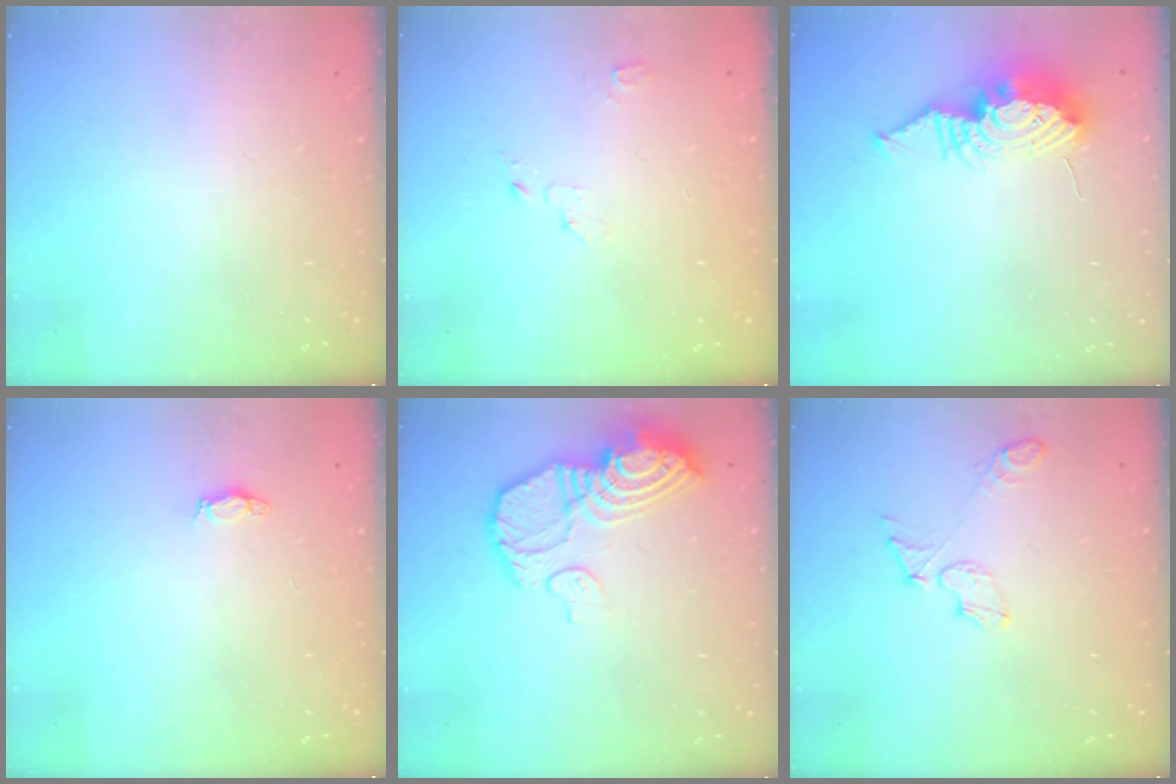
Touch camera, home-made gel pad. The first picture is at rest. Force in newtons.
{"total": 2.4, "press": 2.4, "slide": 0.3}
{"total": 12.4, "press": 12.4, "slide": 1.0}
{"total": 2.9, "press": 2.9, "slide": 0.4}
{"total": 15.7, "press": 15.6, "slide": 1.7}
{"total": 5.3, "press": 5.3, "slide": 0.5}